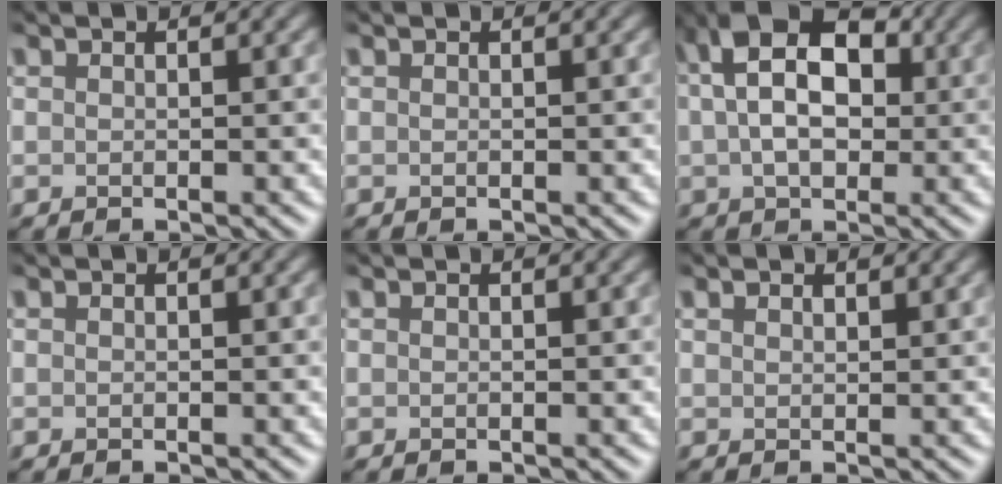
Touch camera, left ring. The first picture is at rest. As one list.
[{"total": 0.0}, {"total": 8.9, "force": [1.8, 5.7, 6.7], "torque": [-0.125, 0.031, 0.020]}, {"total": 0.0}, {"total": 0.0}, {"total": 0.9, "force": [0.8, 0.3, 0.4], "torque": [-0.013, 0.003, 0.016]}]